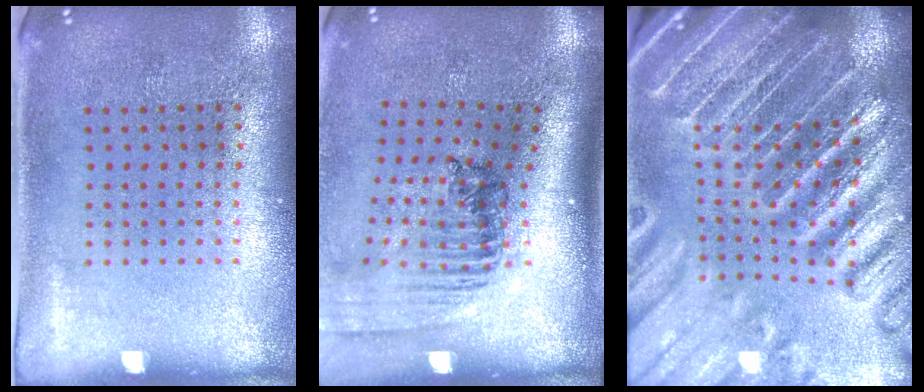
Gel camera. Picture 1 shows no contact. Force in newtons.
{"total": 1.7, "press": 1.4, "slide": 1.0}
{"total": 5.1, "press": 4.5, "slide": 2.5}